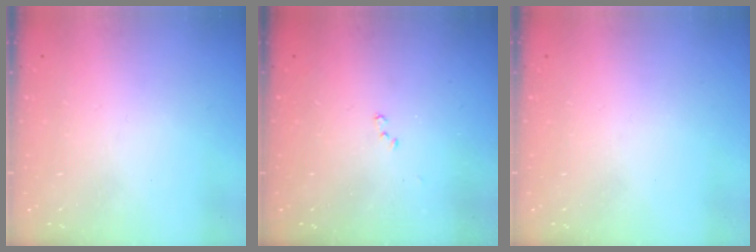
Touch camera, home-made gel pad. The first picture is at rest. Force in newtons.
{"total": 8.1, "press": 8.0, "slide": 1.1}
{"total": 0.0}